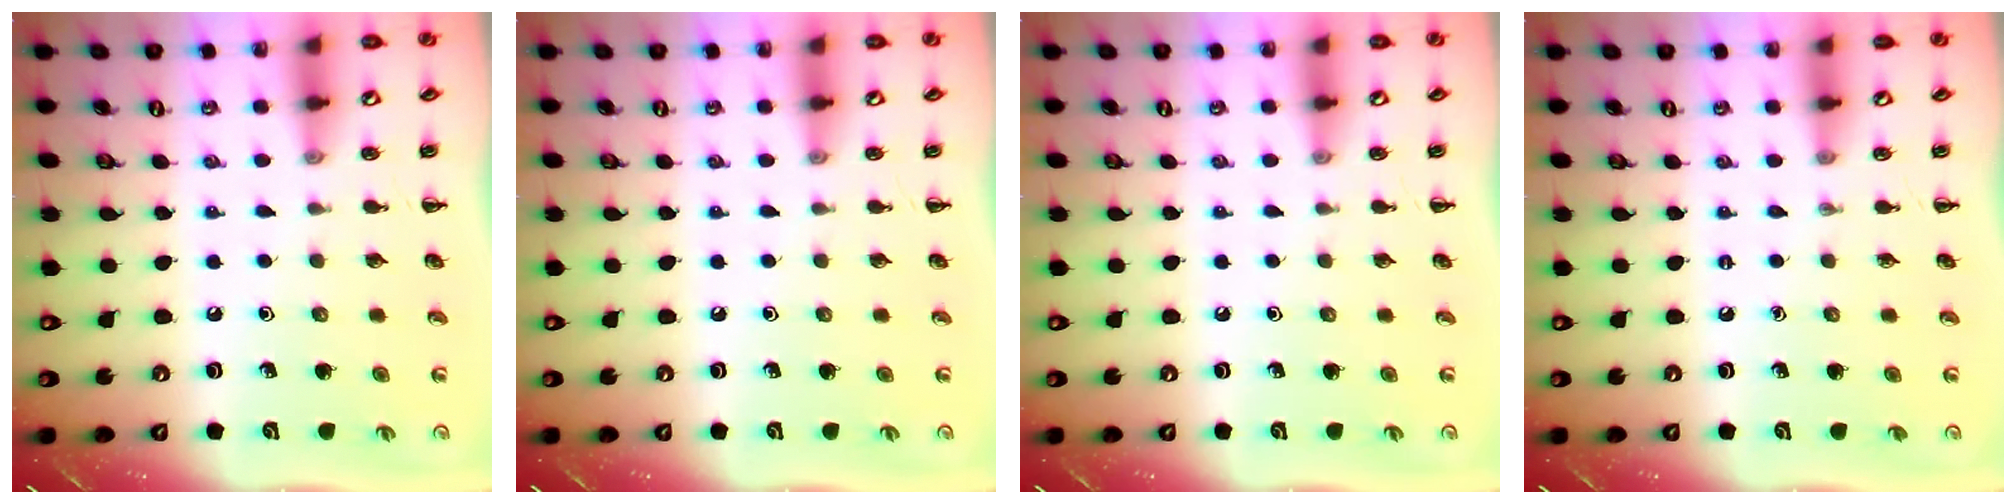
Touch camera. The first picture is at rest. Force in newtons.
{"total": 0.0}
{"total": 0.0}
{"total": 0.0}